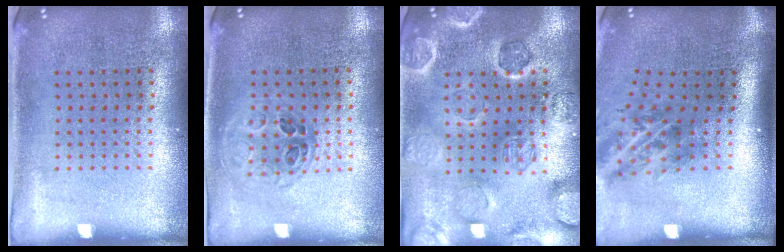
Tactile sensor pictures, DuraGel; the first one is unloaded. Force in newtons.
{"total": 1.0, "press": 0.9, "slide": 0.3}
{"total": 2.6, "press": 2.6, "slide": 0.2}
{"total": 1.9, "press": 1.3, "slide": 1.5}